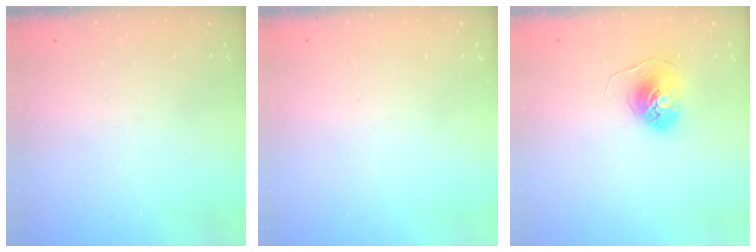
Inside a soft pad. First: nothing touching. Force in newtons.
{"total": 0.0}
{"total": 7.5, "press": 7.5, "slide": 0.1}